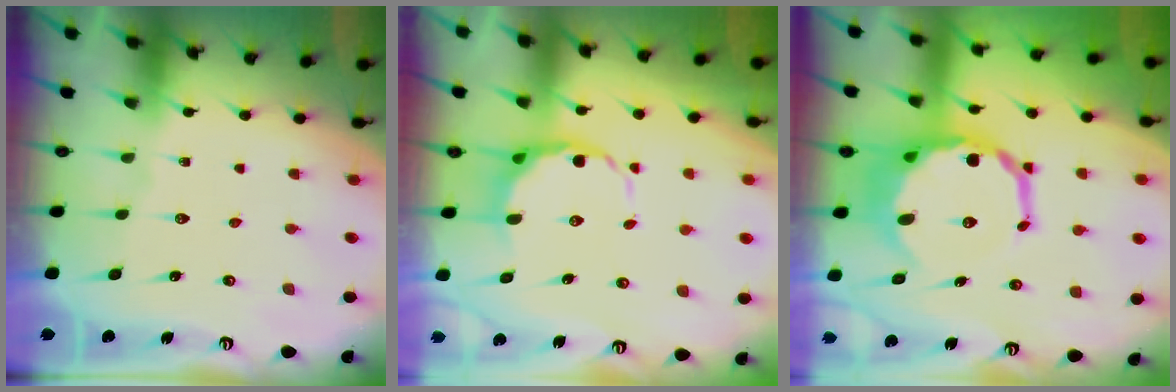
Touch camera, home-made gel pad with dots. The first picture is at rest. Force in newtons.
{"total": 7.3, "press": 7.1, "slide": 1.8}
{"total": 12.7, "press": 12.4, "slide": 3.1}